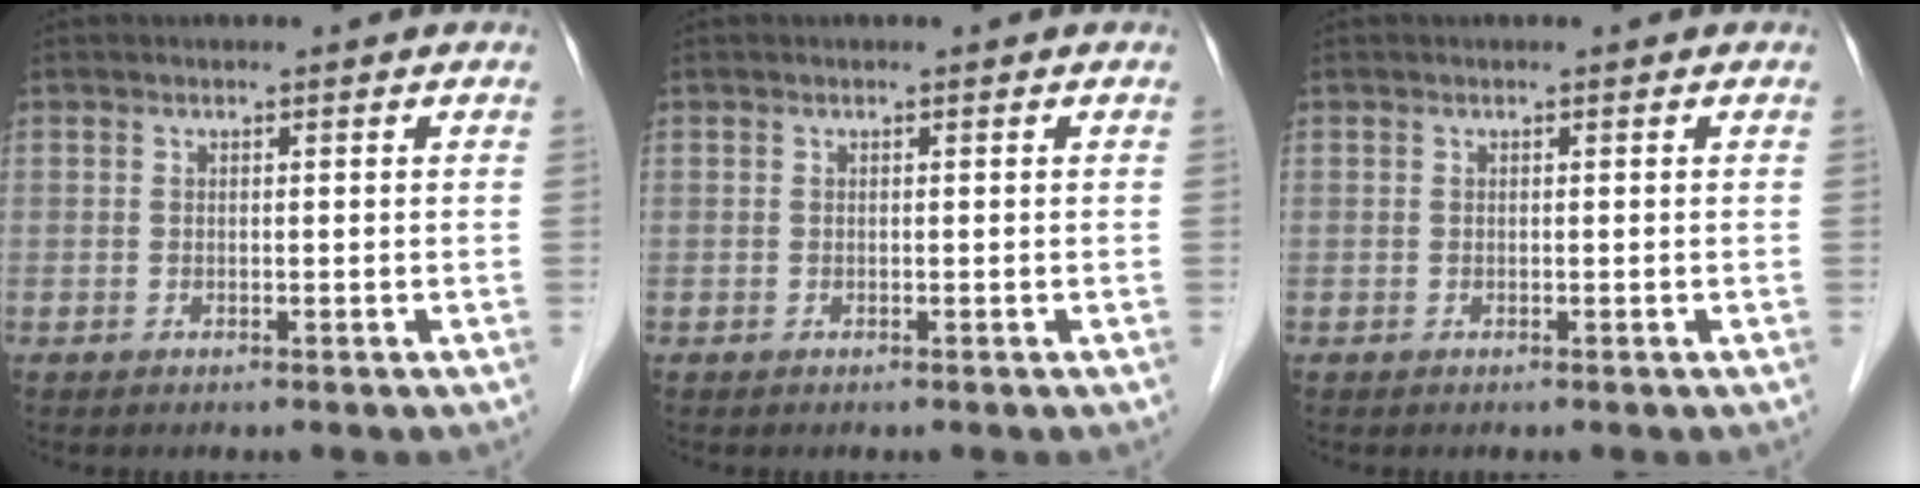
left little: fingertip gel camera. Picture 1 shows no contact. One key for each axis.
{"total": 0.0}
{"total": 0.0}